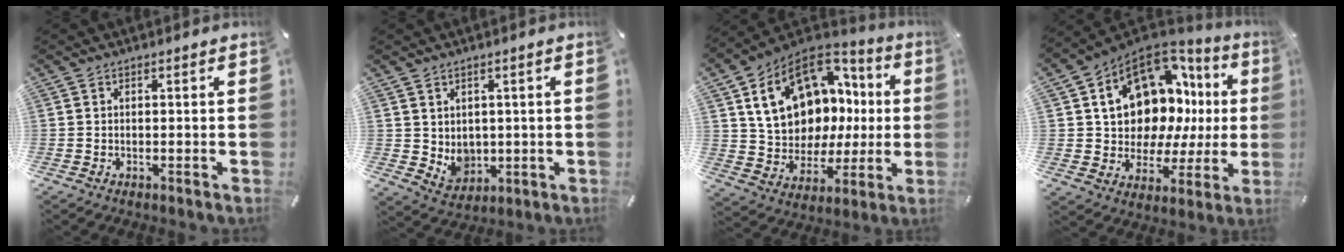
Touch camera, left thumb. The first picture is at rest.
{"total": 5.7, "force": [1.8, 5.3, 1.3], "torque": [-0.021, -0.022, 0.037]}
{"total": 18.3, "force": [6.6, 13.9, 10.0], "torque": [-0.177, -0.034, 0.132]}
{"total": 16.6, "force": [6.6, 11.8, 9.7], "torque": [-0.151, -0.062, 0.126]}